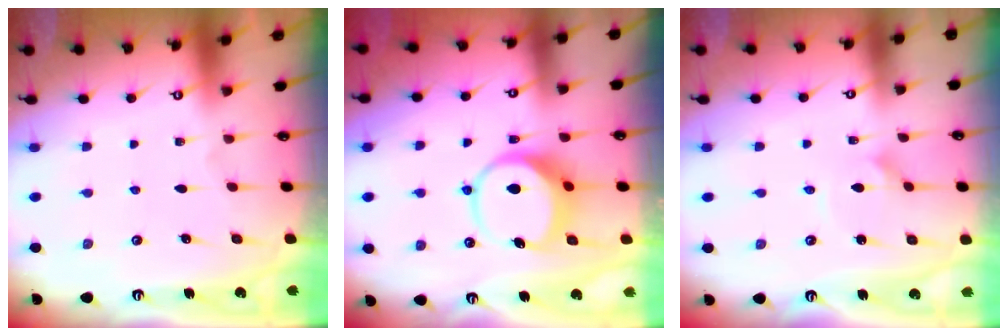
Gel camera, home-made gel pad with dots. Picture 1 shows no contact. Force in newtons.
{"total": 8.2, "press": 8.2, "slide": 1.1}
{"total": 2.0, "press": 2.0, "slide": 0.0}